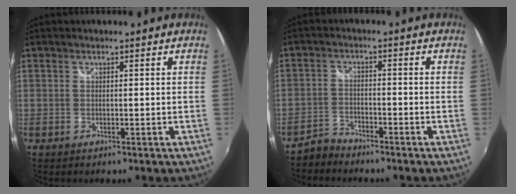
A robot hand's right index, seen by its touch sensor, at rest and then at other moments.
{"total": 3.8, "force": [-3.6, 1.1, 0.3], "torque": [-0.015, 0.004, -0.071]}